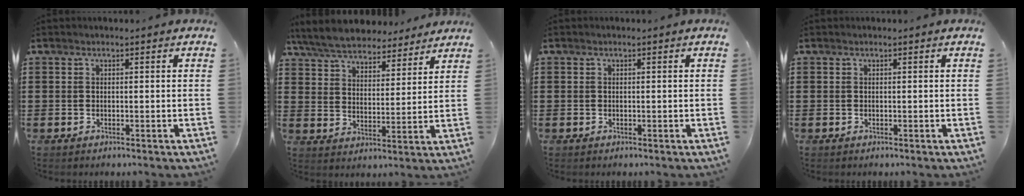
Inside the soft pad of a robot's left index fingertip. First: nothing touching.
{"total": 6.6, "force": [6.2, 1.2, 1.8], "torque": [-0.064, -0.030, 0.110]}
{"total": 0.0}
{"total": 0.0}